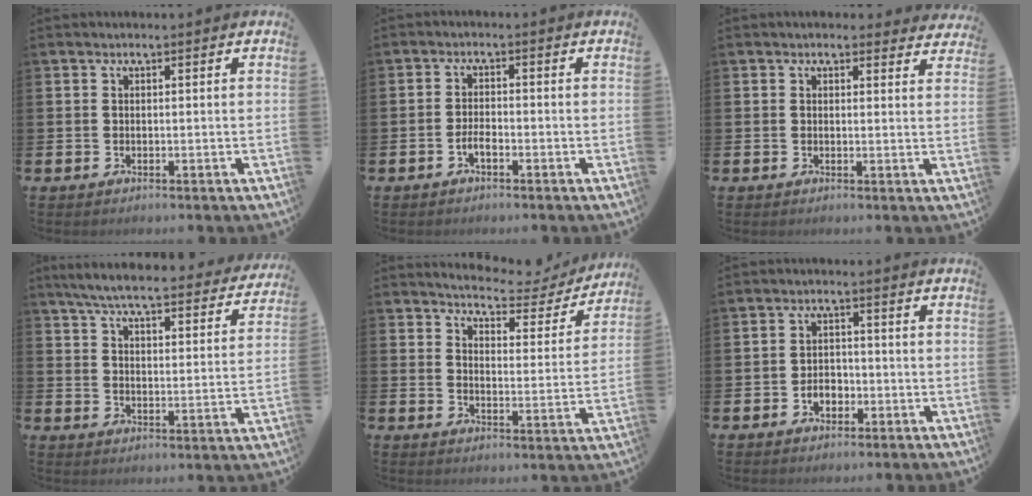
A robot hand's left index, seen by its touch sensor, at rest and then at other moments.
{"total": 1.8, "force": [-1.0, 0.7, 1.4], "torque": [-0.034, 0.004, -0.018]}
{"total": 1.9, "force": [1.8, 0.5, 0.0], "torque": [0.009, -0.007, 0.031]}
{"total": 6.5, "force": [6.0, 0.6, 2.4], "torque": [-0.064, -0.044, 0.099]}
{"total": 4.7, "force": [4.6, 1.0, 0.8], "torque": [-0.024, -0.040, 0.072]}
{"total": 2.8, "force": [-1.2, 2.0, 1.5], "torque": [-0.022, -0.001, -0.028]}